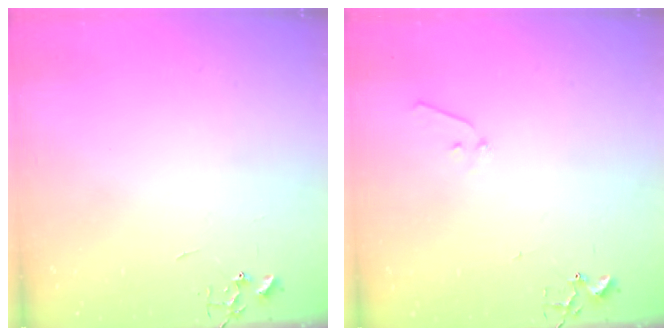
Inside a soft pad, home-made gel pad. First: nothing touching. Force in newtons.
{"total": 6.3, "press": 6.3, "slide": 0.7}